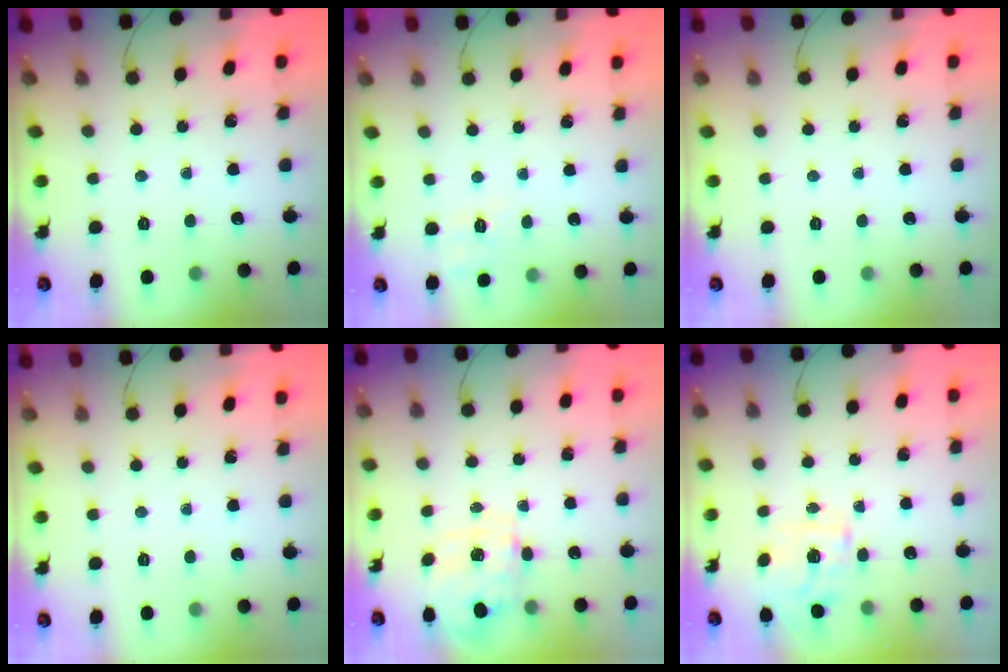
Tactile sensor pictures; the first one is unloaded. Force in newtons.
{"total": 6.2, "press": 5.9, "slide": 2.1}
{"total": 0.0}
{"total": 0.0}
{"total": 3.8, "press": 3.7, "slide": 0.9}
{"total": 10.3, "press": 10.3, "slide": 0.3}